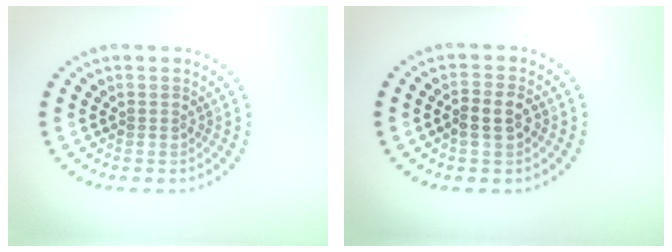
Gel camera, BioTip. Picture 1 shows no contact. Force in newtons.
{"total": 2.5, "press": 2.4, "slide": 0.6}